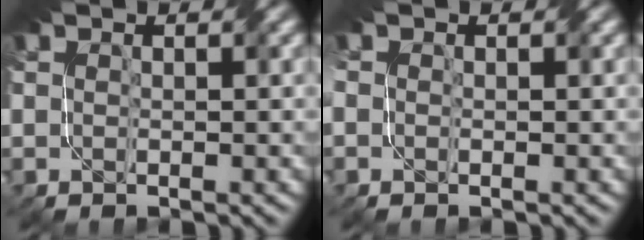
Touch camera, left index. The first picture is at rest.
{"total": 1.0, "force": [-0.2, 0.7, 0.7], "torque": [-0.013, 0.005, -0.013]}